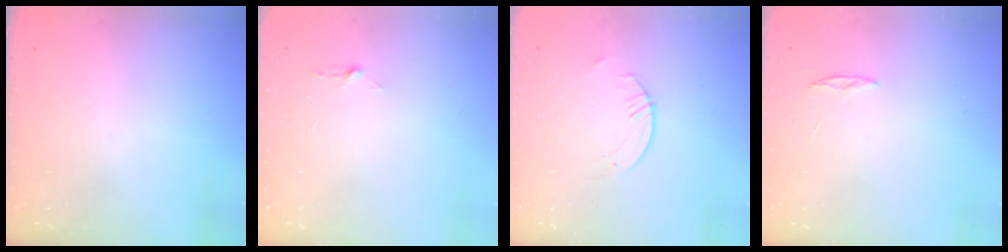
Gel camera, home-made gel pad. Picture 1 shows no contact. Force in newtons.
{"total": 2.9, "press": 2.9, "slide": 0.3}
{"total": 0.8, "press": 0.8, "slide": 0.2}
{"total": 2.0, "press": 2.0, "slide": 0.2}